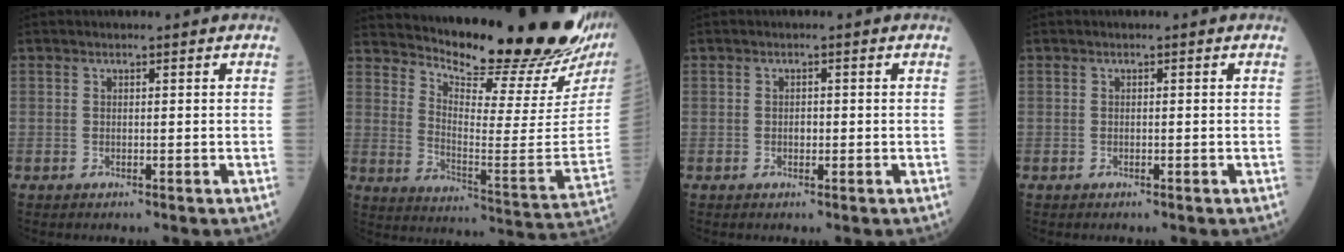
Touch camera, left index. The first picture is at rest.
{"total": 24.9, "force": [22.4, 1.5, 10.8], "torque": [-0.175, -0.120, 0.298]}
{"total": 0.8, "force": [-0.3, 0.5, 0.5], "torque": [-0.008, -0.002, -0.008]}
{"total": 0.0}